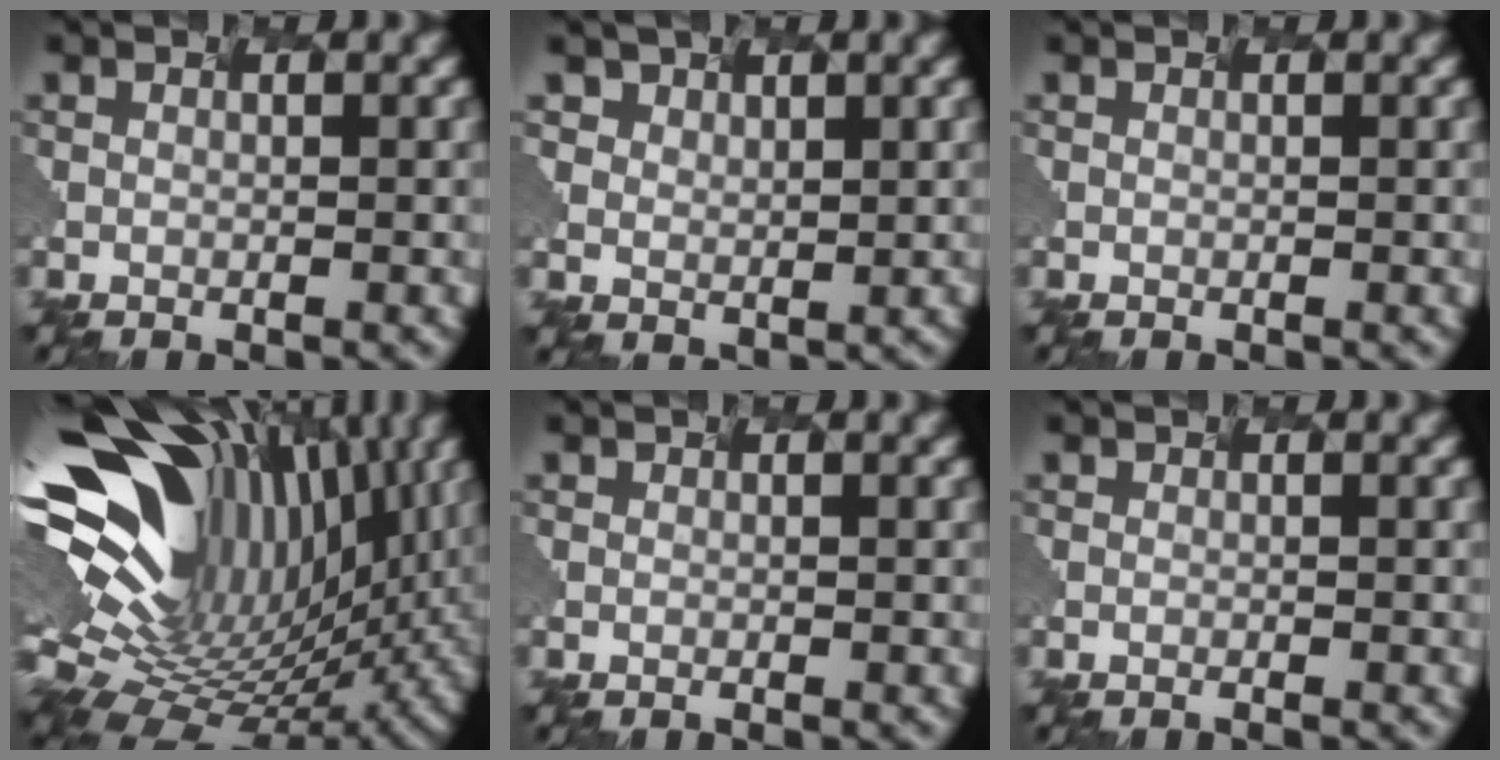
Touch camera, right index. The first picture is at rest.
{"total": 2.0, "force": [1.5, 1.2, -0.5], "torque": [-0.009, -0.011, 0.036]}
{"total": 0.0}
{"total": 16.2, "force": [4.3, 9.6, 12.3], "torque": [-0.236, 0.018, 0.103]}
{"total": 1.1, "force": [-0.1, 0.5, 1.0], "torque": [0.003, 0.003, -0.005]}
{"total": 1.4, "force": [-0.3, 0.6, 1.2], "torque": [0.003, 0.003, -0.008]}